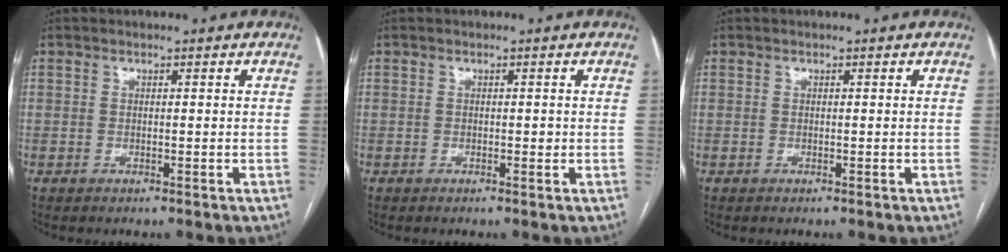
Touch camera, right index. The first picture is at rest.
{"total": 0.7, "force": [0.0, 0.5, 0.6], "torque": [-0.004, 0.001, -0.001]}
{"total": 0.0}